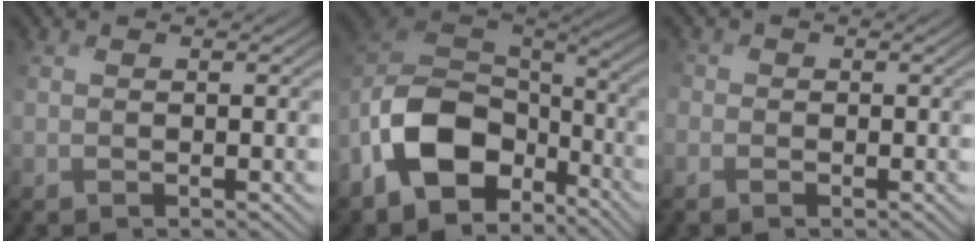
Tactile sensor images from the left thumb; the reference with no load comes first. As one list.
[{"total": 14.0, "force": [-6.2, 8.9, 8.8], "torque": [-0.208, -0.013, -0.137]}, {"total": 1.8, "force": [-0.9, 1.5, 0.4], "torque": [-0.011, 0.000, -0.025]}]